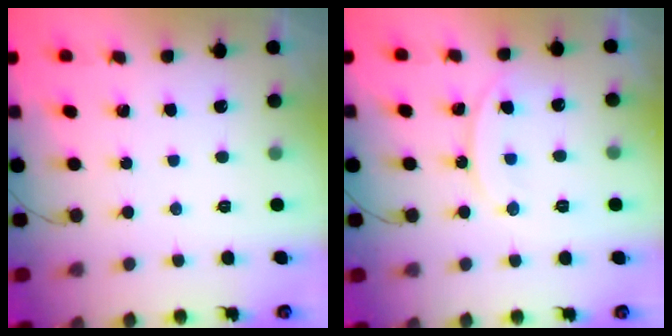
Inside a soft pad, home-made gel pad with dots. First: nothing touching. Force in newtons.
{"total": 11.4, "press": 11.4, "slide": 0.7}